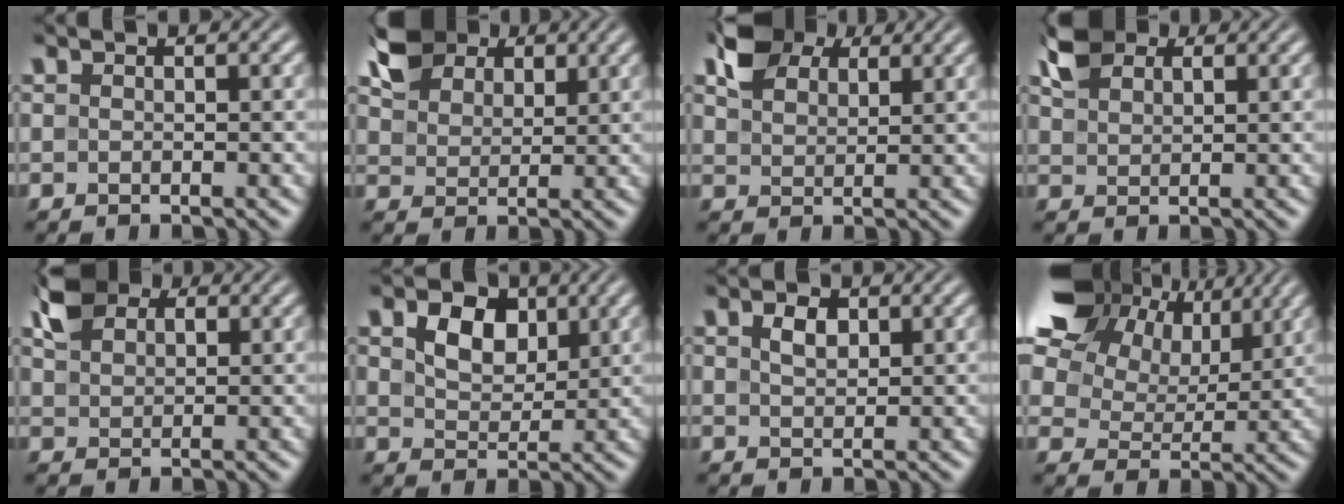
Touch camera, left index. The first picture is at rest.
{"total": 5.0, "force": [3.3, 3.1, 2.0], "torque": [-0.053, 0.010, 0.061]}
{"total": 5.3, "force": [3.6, 3.0, 2.5], "torque": [-0.059, 0.010, 0.066]}
{"total": 3.4, "force": [2.3, 2.0, 1.6], "torque": [-0.040, 0.008, 0.047]}
{"total": 3.9, "force": [2.3, 2.6, 1.9], "torque": [-0.046, 0.007, 0.044]}
{"total": 4.5, "force": [1.9, 3.0, 2.7], "torque": [-0.058, 0.002, 0.028]}
{"total": 2.0, "force": [0.9, 1.2, 1.3], "torque": [-0.028, 0.003, 0.017]}
{"total": 16.8, "force": [8.6, 11.1, 9.2], "torque": [-0.221, 0.038, 0.170]}